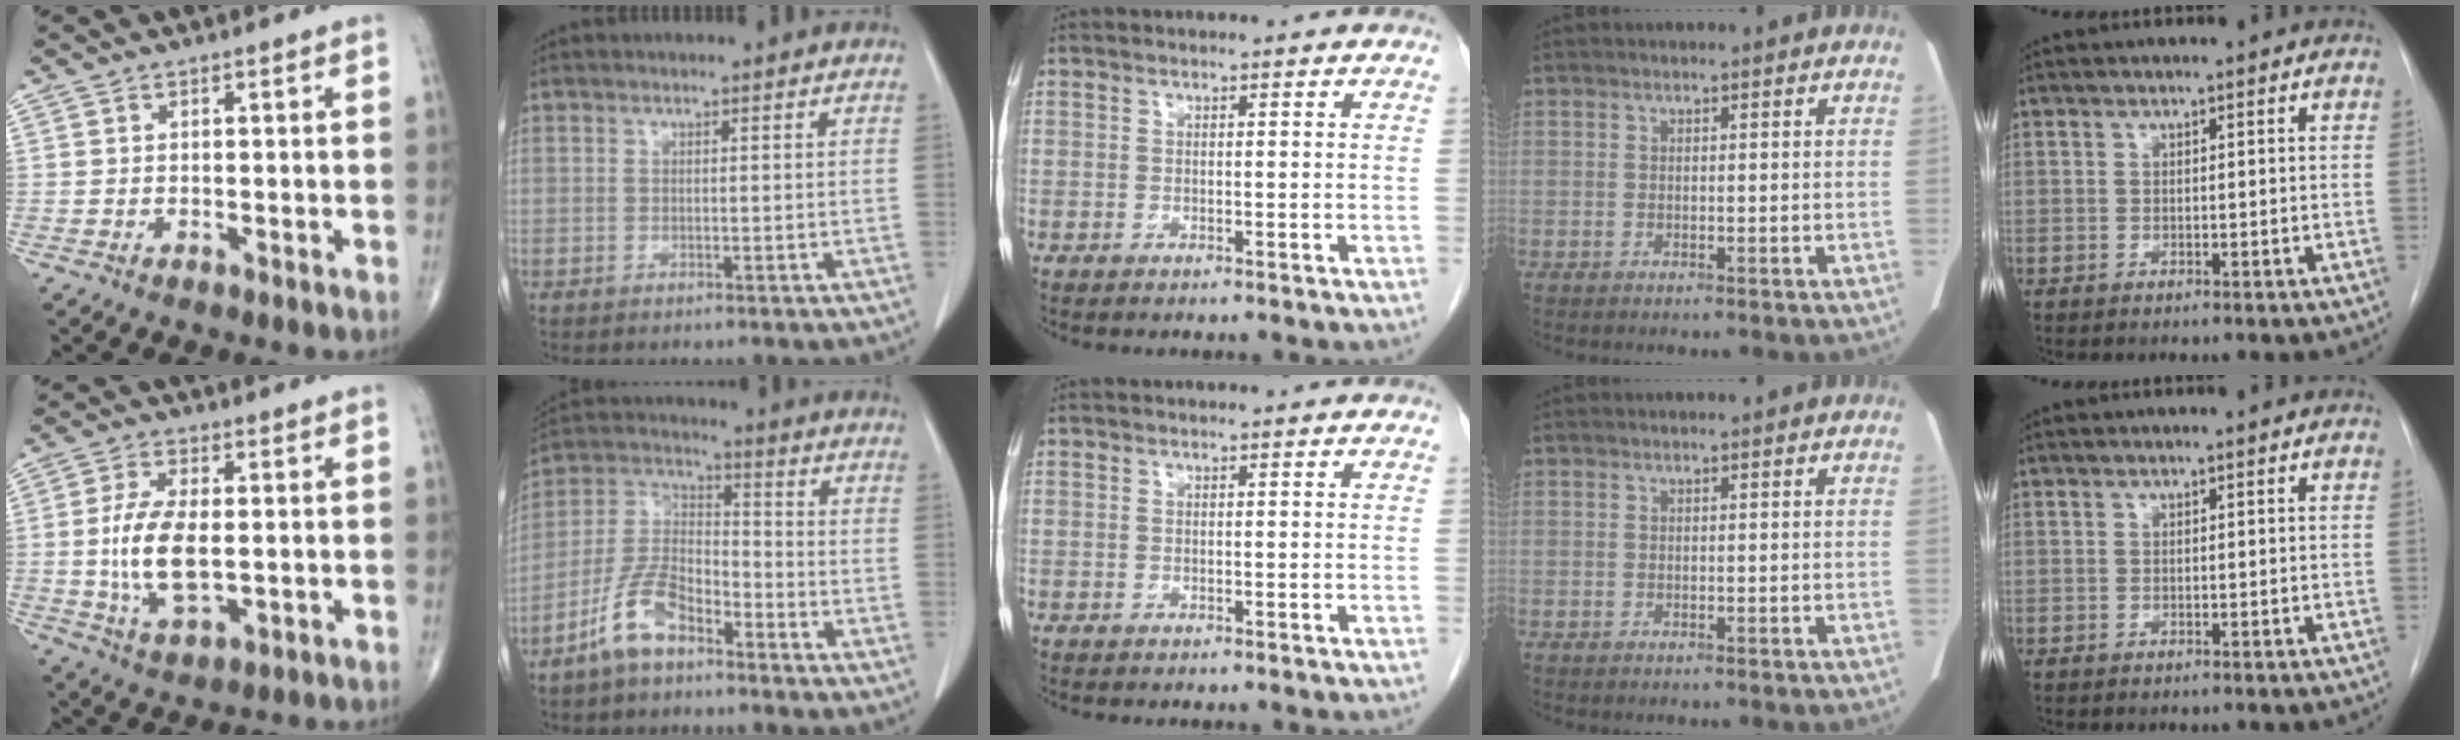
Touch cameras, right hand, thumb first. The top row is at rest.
{"thumb": {"total": 11.0, "force": [-0.6, 5.3, 9.6], "torque": [-0.186, -0.008, -0.007]}, "index": {"total": 9.3, "force": [-5.9, 3.8, 6.1], "torque": [-0.135, 0.006, -0.125]}}